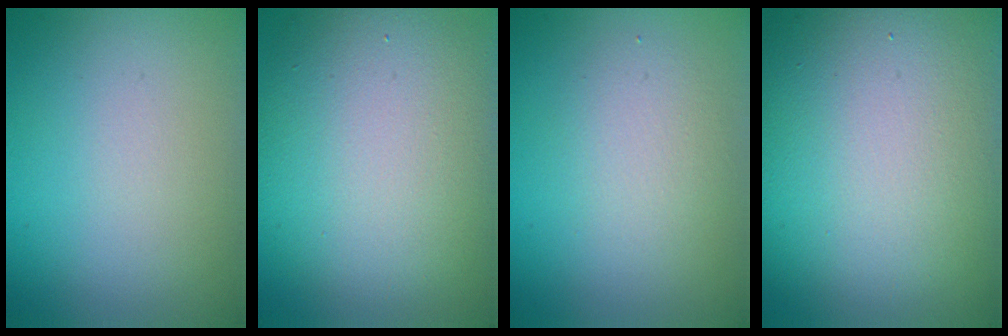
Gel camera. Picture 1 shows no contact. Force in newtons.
{"total": 10.8, "press": 10.8, "slide": 0.4}
{"total": 2.5, "press": 2.5, "slide": 0.2}
{"total": 16.9, "press": 16.9, "slide": 0.6}